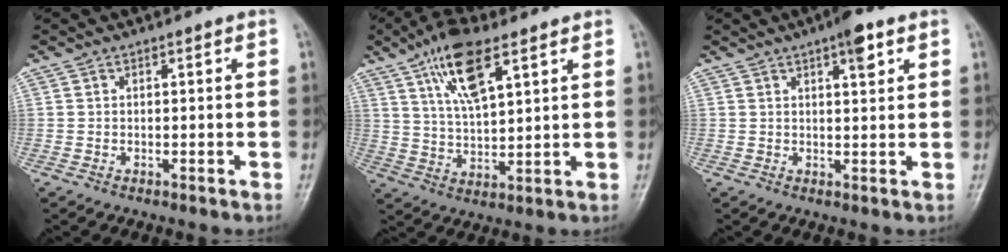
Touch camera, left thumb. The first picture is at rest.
{"total": 11.8, "force": [6.3, 4.2, 9.0], "torque": [-0.155, -0.021, 0.121]}
{"total": 4.6, "force": [2.4, 1.4, 3.6], "torque": [-0.046, -0.007, 0.034]}